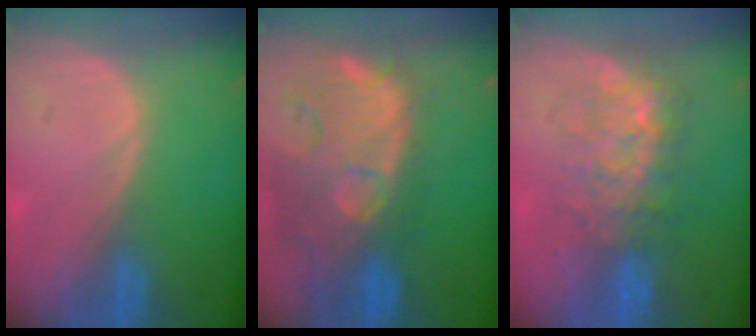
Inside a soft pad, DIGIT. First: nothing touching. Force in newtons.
{"total": 14.0, "press": 11.5, "slide": 8.1}
{"total": 7.6, "press": 7.3, "slide": 1.9}